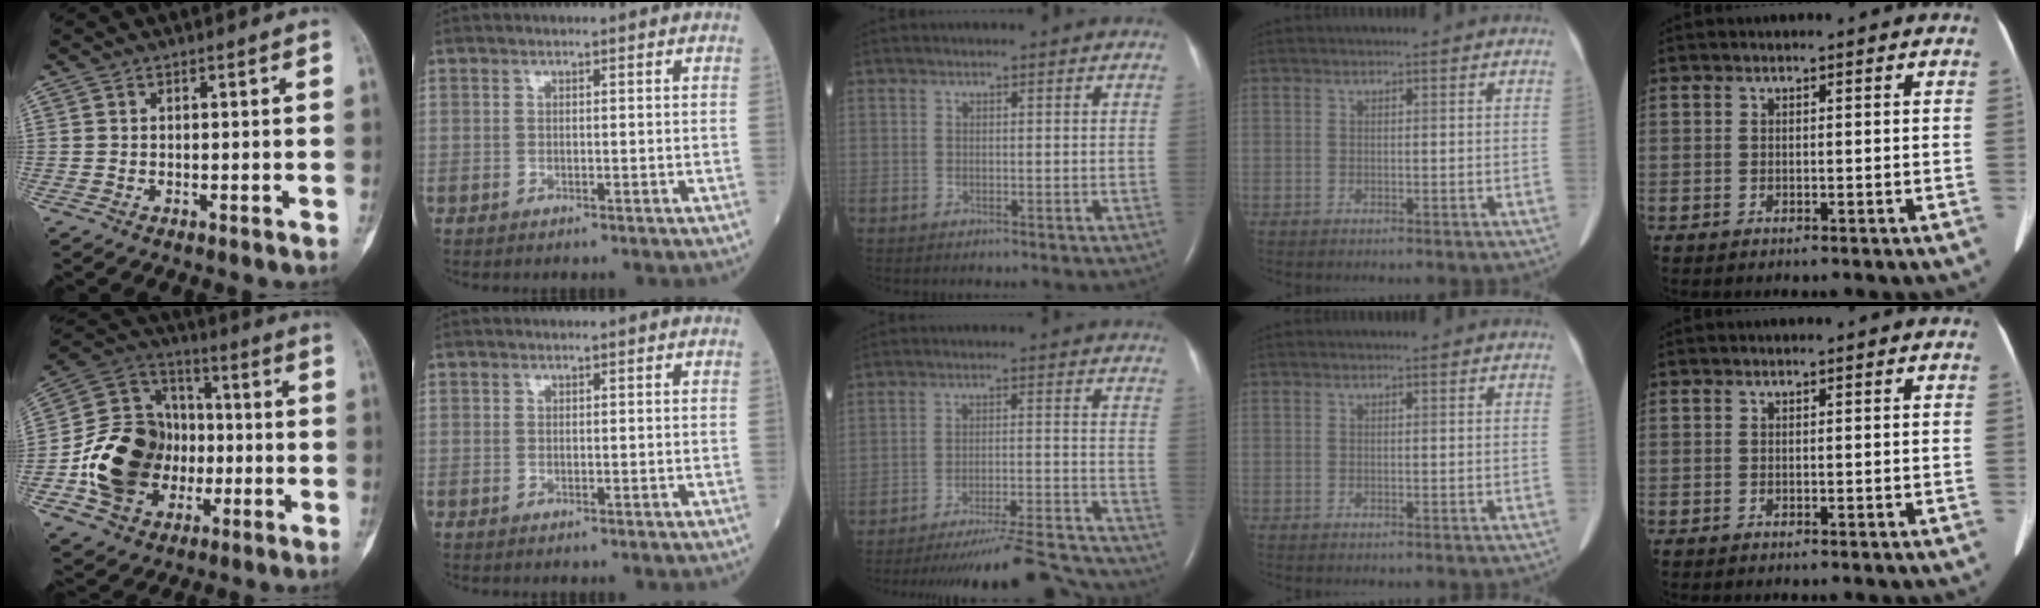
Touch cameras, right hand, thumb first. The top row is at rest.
{"thumb": {"total": 20.3, "force": [-3.5, 16.5, 11.2], "torque": [-0.164, 0.038, -0.056]}, "middle": {"total": 18.1, "force": [-17.4, 0.3, 5.1], "torque": [-0.062, -0.015, -0.240]}}